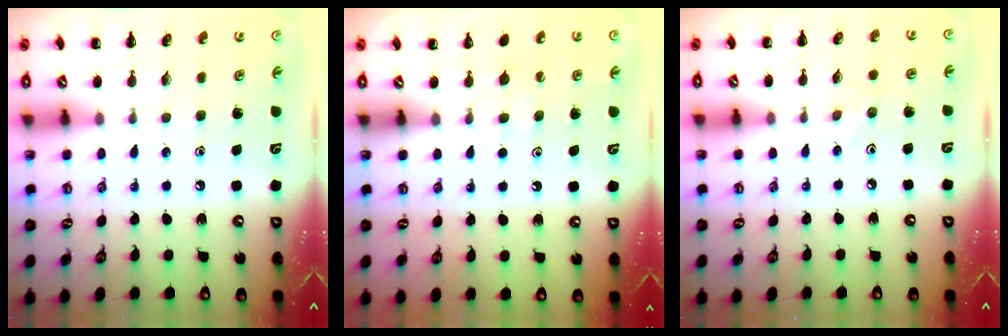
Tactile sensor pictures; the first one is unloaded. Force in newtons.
{"total": 4.7, "press": 4.3, "slide": 1.8}
{"total": 2.5, "press": 2.3, "slide": 1.0}